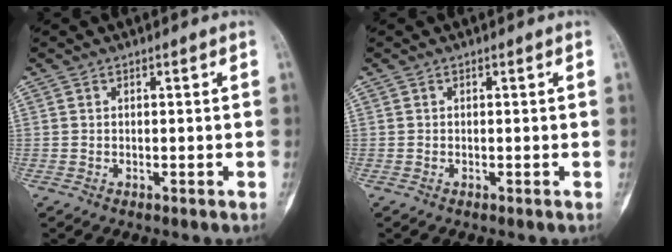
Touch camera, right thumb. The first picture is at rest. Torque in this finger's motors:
{"motor_torque": [0.14, 0.14, 0.11, -0.11, 0.01]}